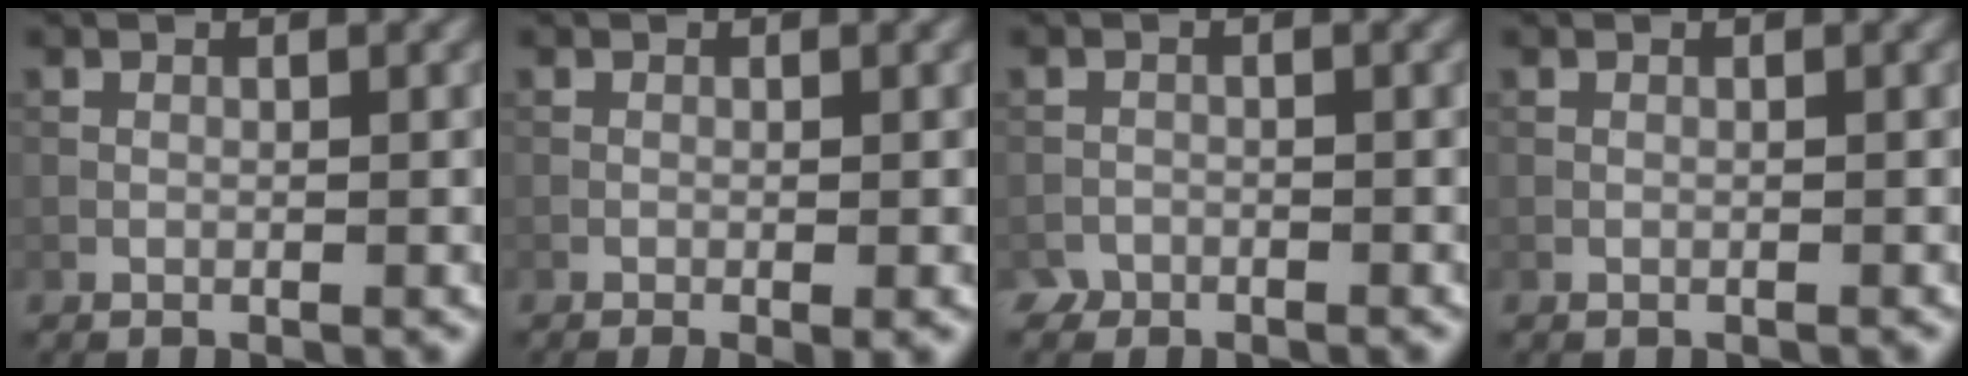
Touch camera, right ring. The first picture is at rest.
{"total": 1.6, "force": [-0.6, 0.4, 1.4], "torque": [-0.020, -0.003, -0.010]}
{"total": 1.2, "force": [-1.0, 0.6, -0.2], "torque": [-0.003, 0.006, -0.017]}
{"total": 0.0}